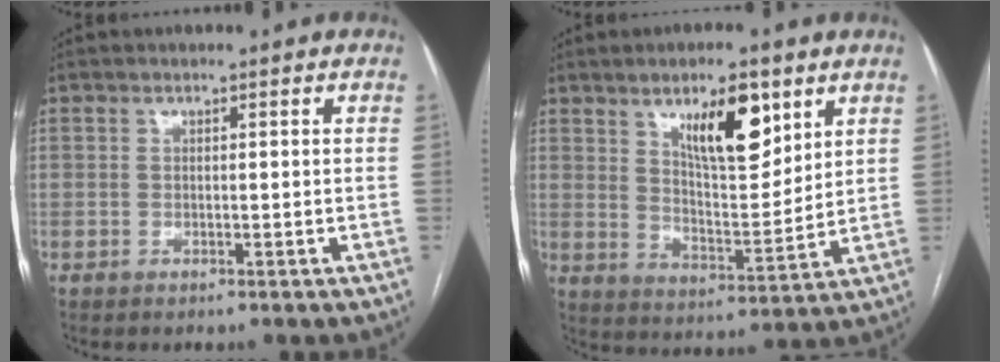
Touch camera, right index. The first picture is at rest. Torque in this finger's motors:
{"motor_torque": [1.07, 0.97, 0.27, 0.08]}